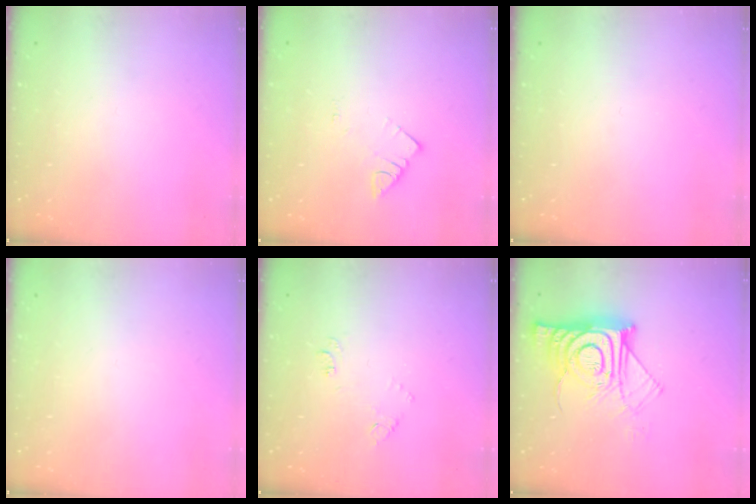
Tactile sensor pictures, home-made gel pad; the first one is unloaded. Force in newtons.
{"total": 3.5, "press": 3.5, "slide": 0.2}
{"total": 0.0}
{"total": 1.8, "press": 1.7, "slide": 0.1}
{"total": 7.9, "press": 7.9, "slide": 0.6}
{"total": 15.1, "press": 15.0, "slide": 1.2}